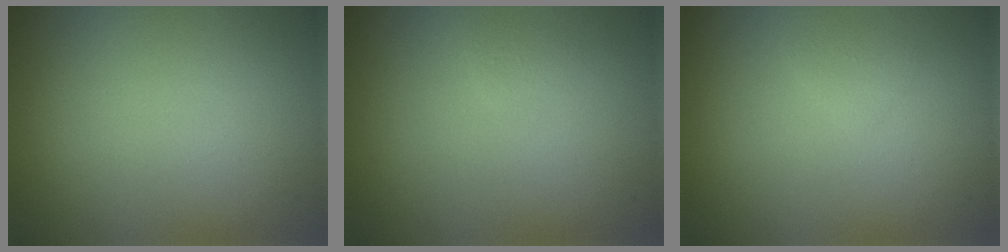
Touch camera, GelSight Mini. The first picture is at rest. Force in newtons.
{"total": 0.6, "press": 0.6, "slide": 0.1}
{"total": 0.8, "press": 0.8, "slide": 0.1}